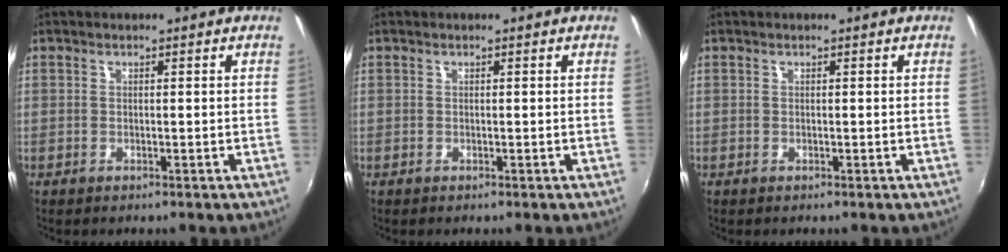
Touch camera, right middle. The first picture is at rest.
{"total": 0.0}
{"total": 0.0}